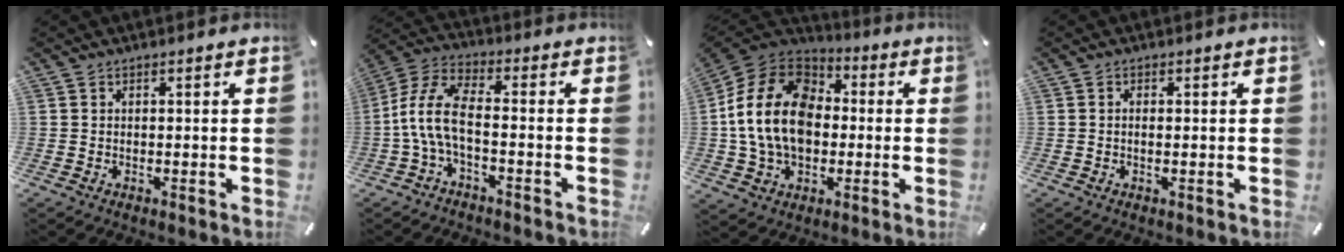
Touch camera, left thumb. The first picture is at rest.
{"total": 9.9, "force": [-2.7, 4.5, 8.4], "torque": [-0.176, -0.001, -0.048]}
{"total": 17.7, "force": [-1.2, 13.9, 11.0], "torque": [-0.252, 0.019, -0.025]}
{"total": 0.9, "force": [-0.1, 0.3, 0.8], "torque": [-0.016, 0.000, -0.002]}